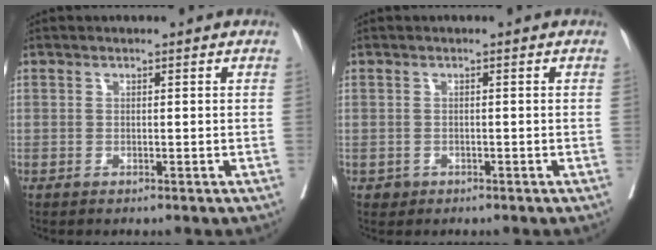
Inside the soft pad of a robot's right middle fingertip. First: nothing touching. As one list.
[{"total": 1.0, "force": [-0.5, 0.9, 0.1], "torque": [0.001, 0.004, -0.005]}]